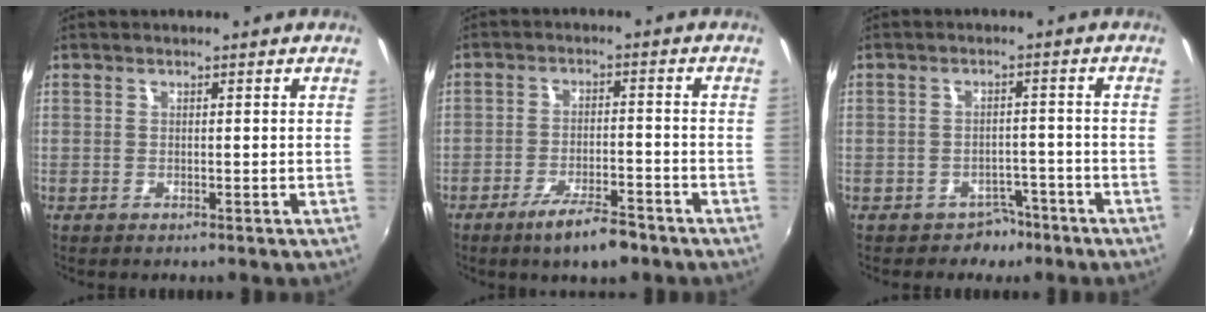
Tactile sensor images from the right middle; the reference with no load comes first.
{"total": 7.6, "force": [-5.5, 1.7, 5.0], "torque": [-0.103, -0.005, -0.087]}
{"total": 3.8, "force": [-2.8, 2.5, 0.5], "torque": [-0.009, 0.015, -0.035]}